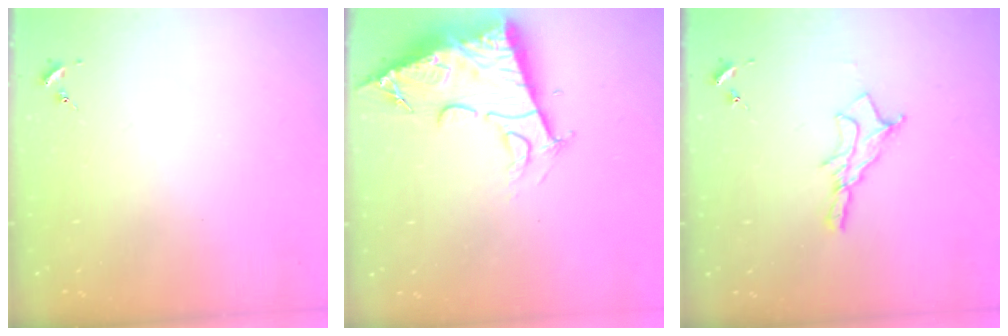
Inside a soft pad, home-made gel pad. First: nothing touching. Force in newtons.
{"total": 14.3, "press": 14.2, "slide": 1.3}
{"total": 10.4, "press": 10.3, "slide": 0.7}